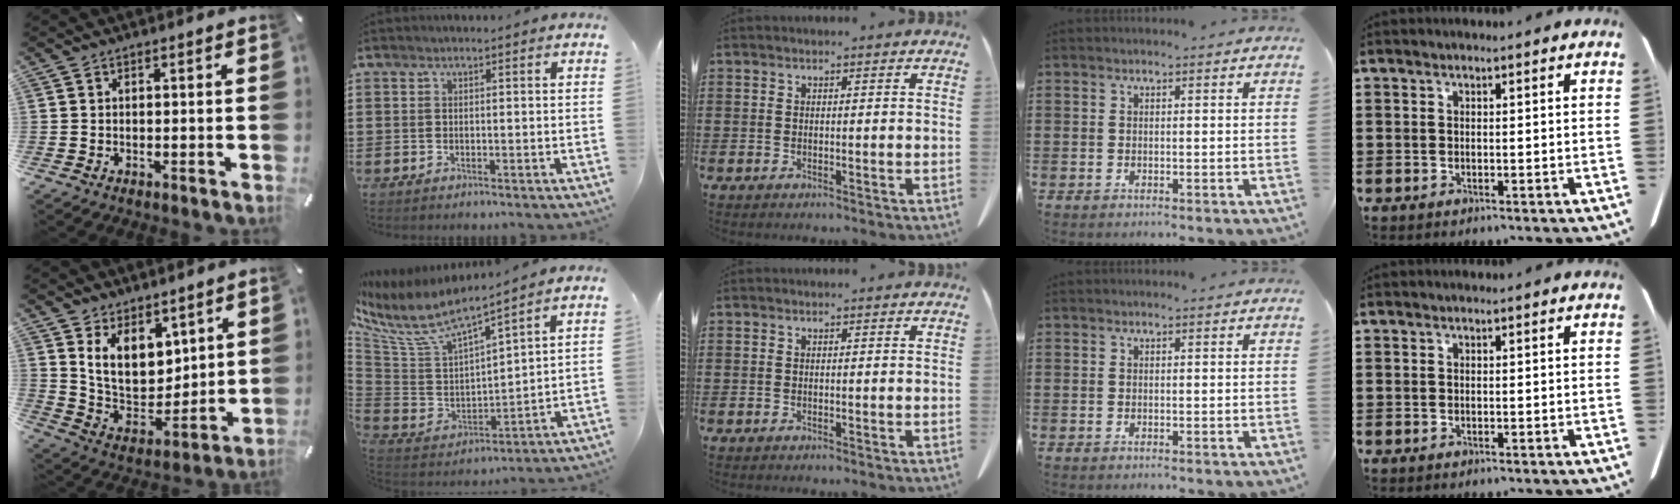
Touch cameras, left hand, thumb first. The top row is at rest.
{"thumb": {"total": 11.0, "force": [6.0, 7.9, 4.7], "torque": [-0.103, -0.052, 0.118]}, "index": {"total": 7.9, "force": [5.9, 2.2, 4.7], "torque": [-0.124, -0.044, 0.099]}}